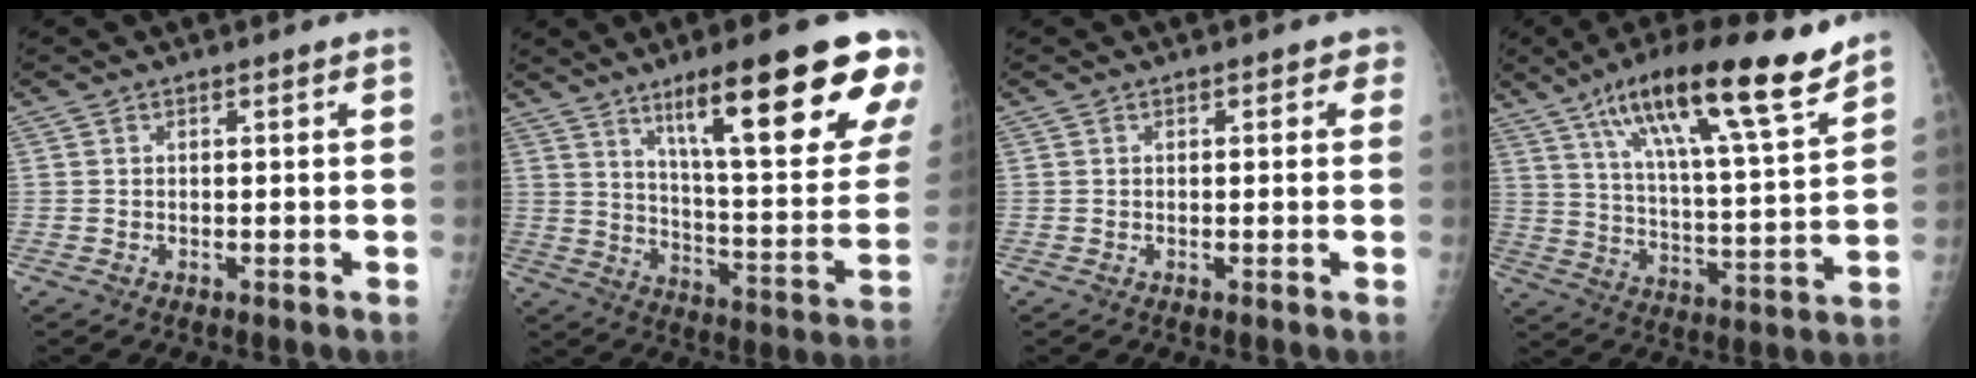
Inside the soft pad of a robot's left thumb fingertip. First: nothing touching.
{"total": 25.1, "force": [14.1, 4.7, 20.2], "torque": [-0.263, -0.052, 0.214]}
{"total": 1.7, "force": [0.7, 1.2, 1.1], "torque": [0.008, 0.003, 0.001]}
{"total": 21.2, "force": [13.9, 3.1, 15.7], "torque": [-0.245, -0.047, 0.233]}